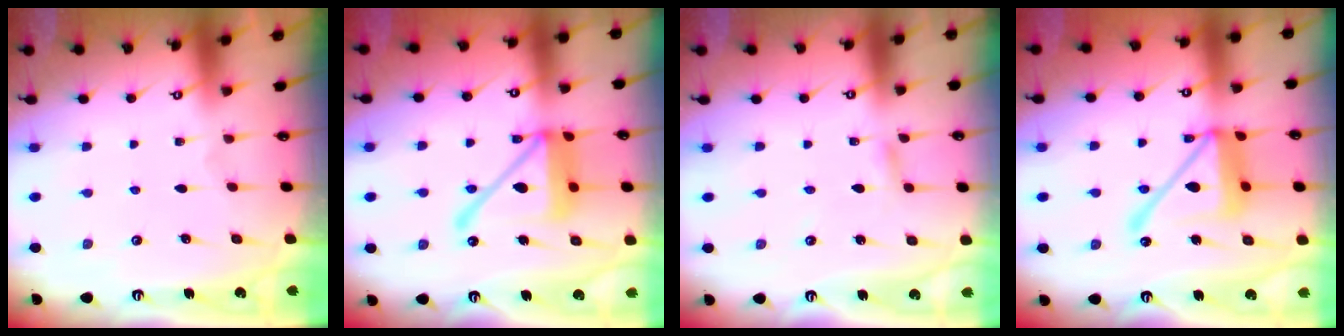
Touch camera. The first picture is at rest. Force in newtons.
{"total": 16.8, "press": 16.7, "slide": 2.0}
{"total": 2.3, "press": 2.3, "slide": 0.1}
{"total": 16.8, "press": 16.7, "slide": 1.9}